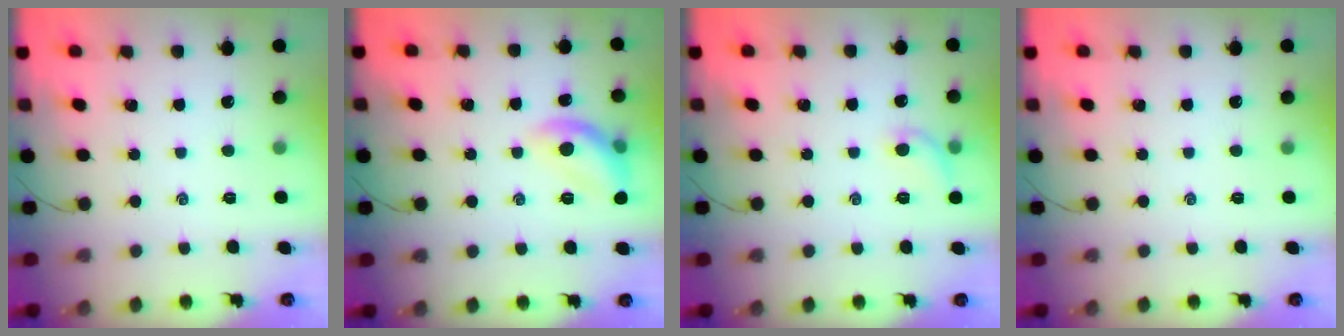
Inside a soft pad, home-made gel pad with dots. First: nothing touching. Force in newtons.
{"total": 10.9, "press": 10.9, "slide": 0.5}
{"total": 6.6, "press": 6.5, "slide": 1.3}
{"total": 0.0}